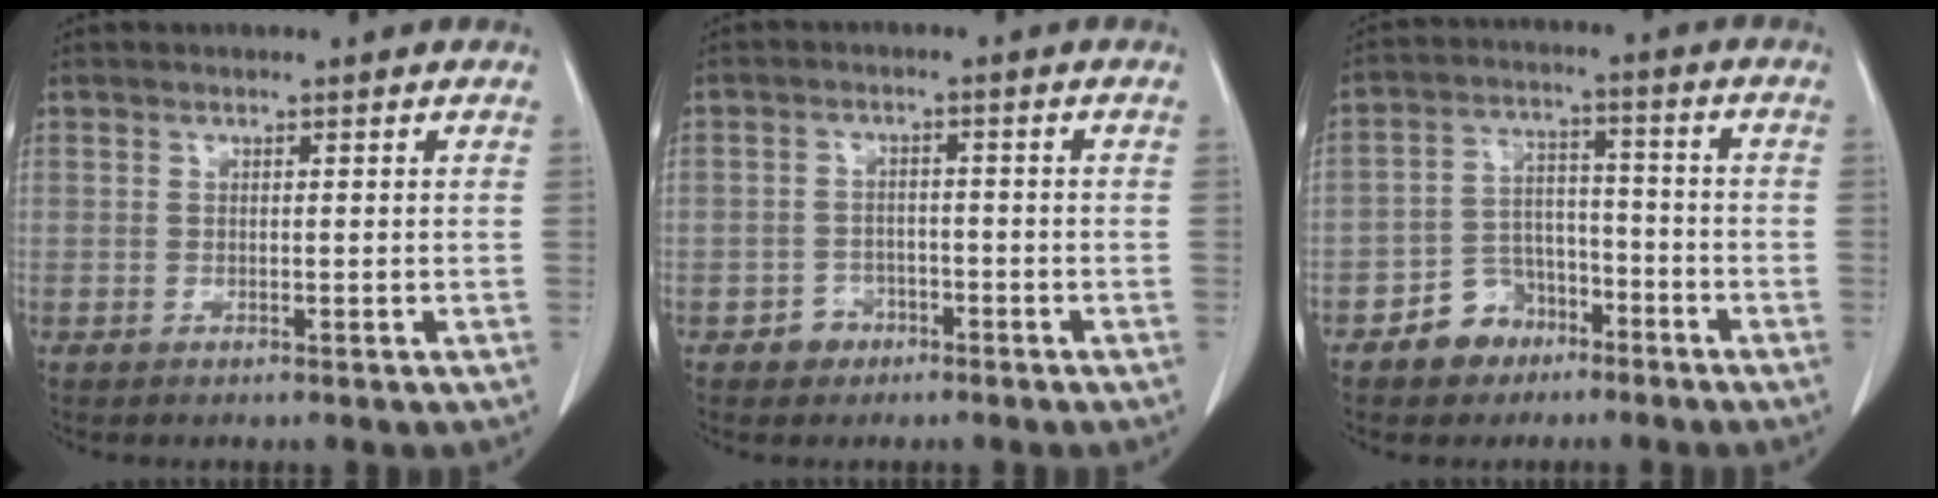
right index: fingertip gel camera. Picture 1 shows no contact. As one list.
[{"total": 3.1, "force": [-1.8, 2.6, 0.3], "torque": [0.001, 0.013, -0.028]}, {"total": 7.3, "force": [-4.5, 5.4, 2.0], "torque": [-0.036, 0.020, -0.071]}]